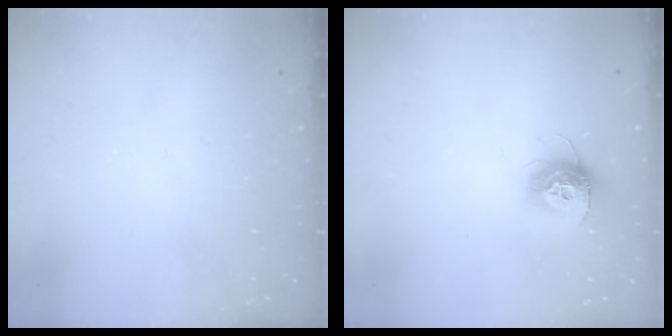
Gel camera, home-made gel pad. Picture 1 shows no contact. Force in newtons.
{"total": 10.2, "press": 10.2, "slide": 0.4}